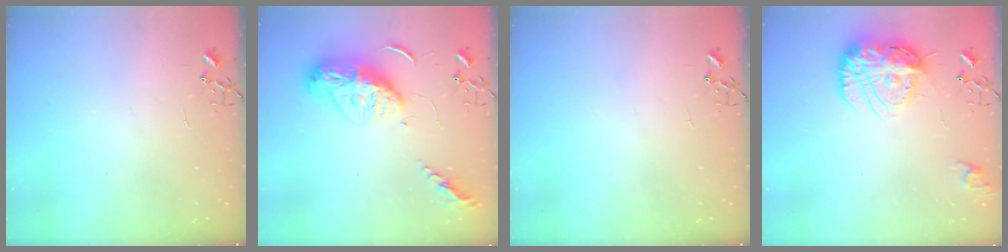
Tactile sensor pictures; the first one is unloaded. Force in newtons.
{"total": 13.5, "press": 13.5, "slide": 1.2}
{"total": 0.0}
{"total": 16.5, "press": 16.5, "slide": 1.6}